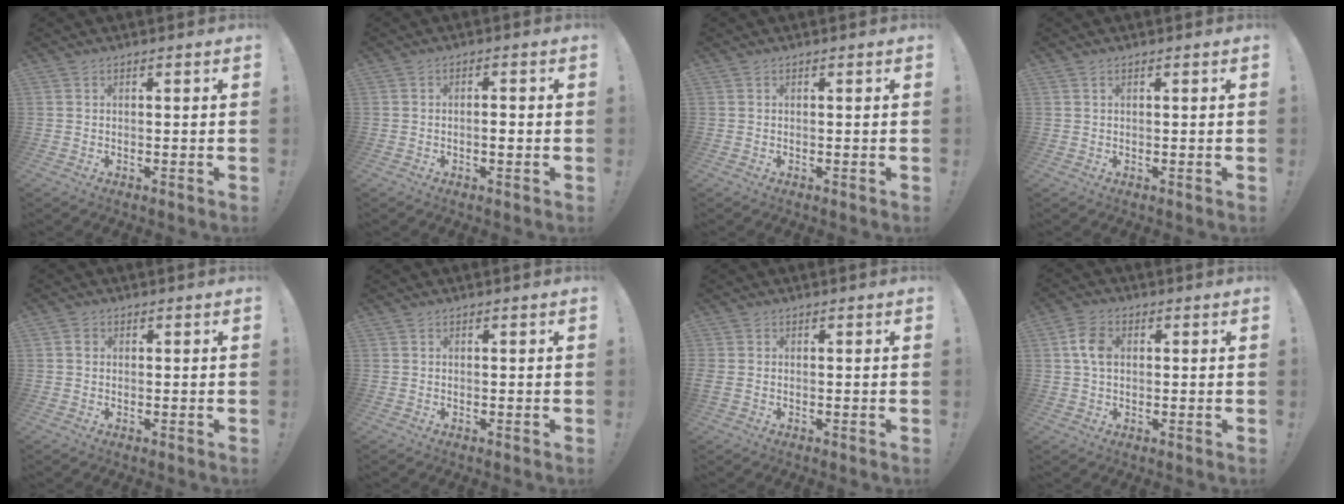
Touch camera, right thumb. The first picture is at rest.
{"total": 2.1, "force": [-0.8, 0.4, 1.9], "torque": [-0.023, -0.001, -0.016]}
{"total": 0.0}
{"total": 0.5, "force": [0.3, 0.3, 0.3], "torque": [-0.007, 0.001, 0.006]}
{"total": 1.5, "force": [0.1, 1.3, 0.7], "torque": [-0.006, 0.001, 0.001]}
{"total": 0.0}
{"total": 1.2, "force": [-0.1, 0.9, 0.8], "torque": [-0.017, 0.003, 0.000]}
{"total": 7.0, "force": [1.0, 4.9, 4.9], "torque": [-0.089, 0.010, 0.022]}